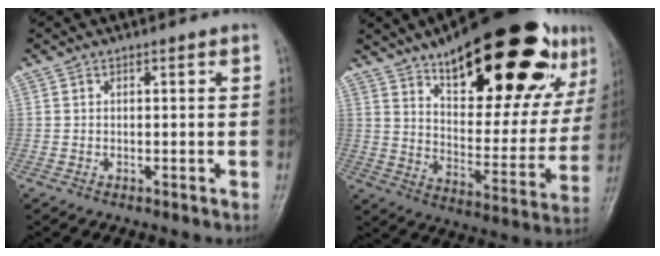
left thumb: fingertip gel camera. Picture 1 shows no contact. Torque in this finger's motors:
{"motor_torque": [0.58, 0.61, 1.46, -1.31, 0.18]}